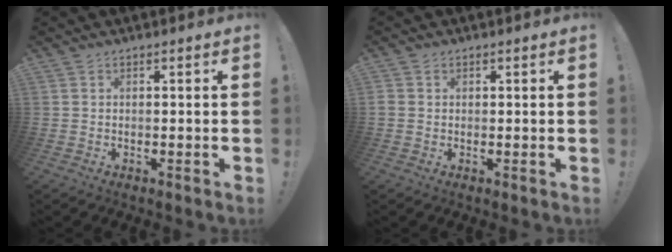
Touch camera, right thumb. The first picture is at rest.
{"total": 1.3, "force": [0.5, 1.1, 0.3], "torque": [-0.005, 0.002, 0.010]}